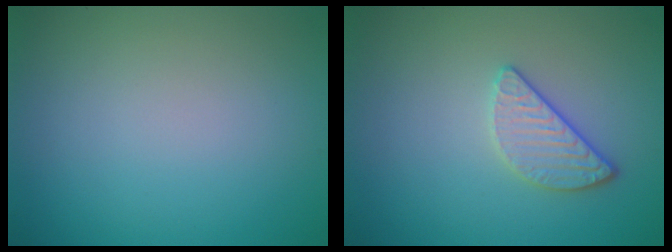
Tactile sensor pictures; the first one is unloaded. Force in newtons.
{"total": 2.4, "press": 2.2, "slide": 0.9}